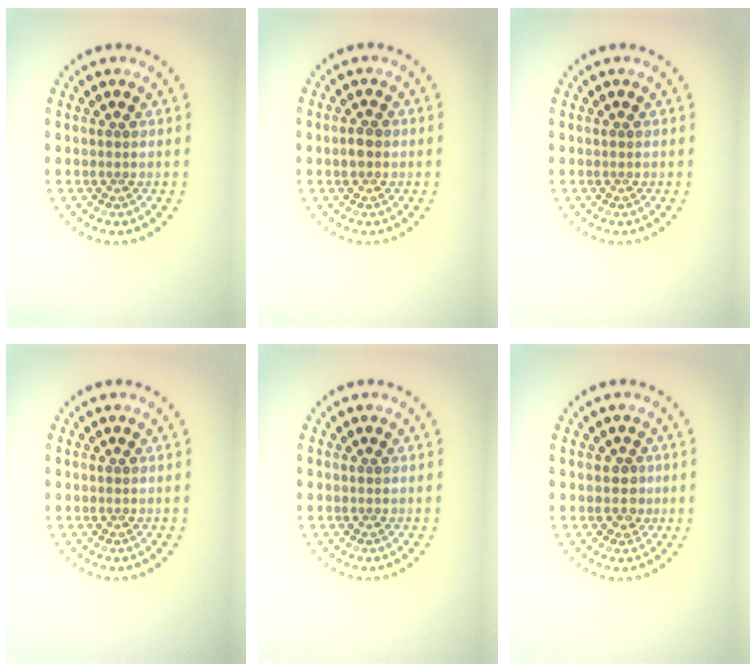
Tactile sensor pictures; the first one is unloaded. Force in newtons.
{"total": 1.4, "press": 1.4, "slide": 0.2}
{"total": 0.0}
{"total": 0.0}
{"total": 0.0}
{"total": 1.5, "press": 1.3, "slide": 0.8}